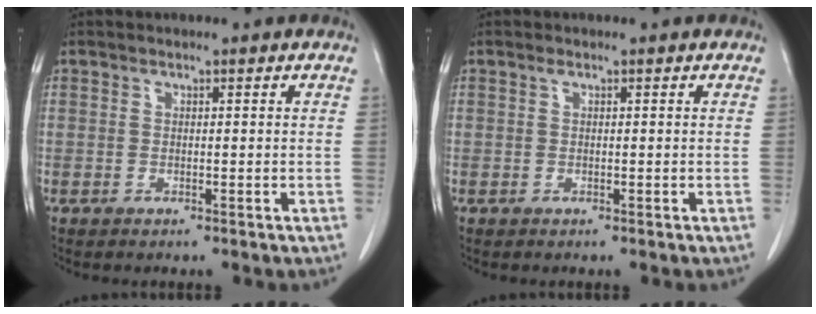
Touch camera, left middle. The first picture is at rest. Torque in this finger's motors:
{"motor_torque": [0.26, -0.15, -0.11, 0.00]}